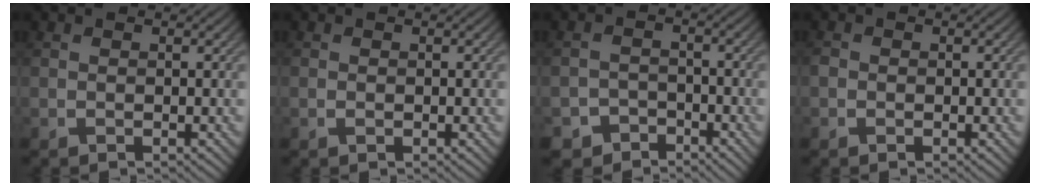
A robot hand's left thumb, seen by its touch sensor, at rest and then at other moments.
{"total": 0.5, "force": [-0.2, 0.4, 0.3], "torque": [-0.008, -0.004, -0.004]}
{"total": 3.6, "force": [-2.8, 2.2, 0.3], "torque": [0.001, 0.001, -0.055]}
{"total": 1.0, "force": [-0.4, 0.8, 0.3], "torque": [-0.006, -0.003, -0.012]}